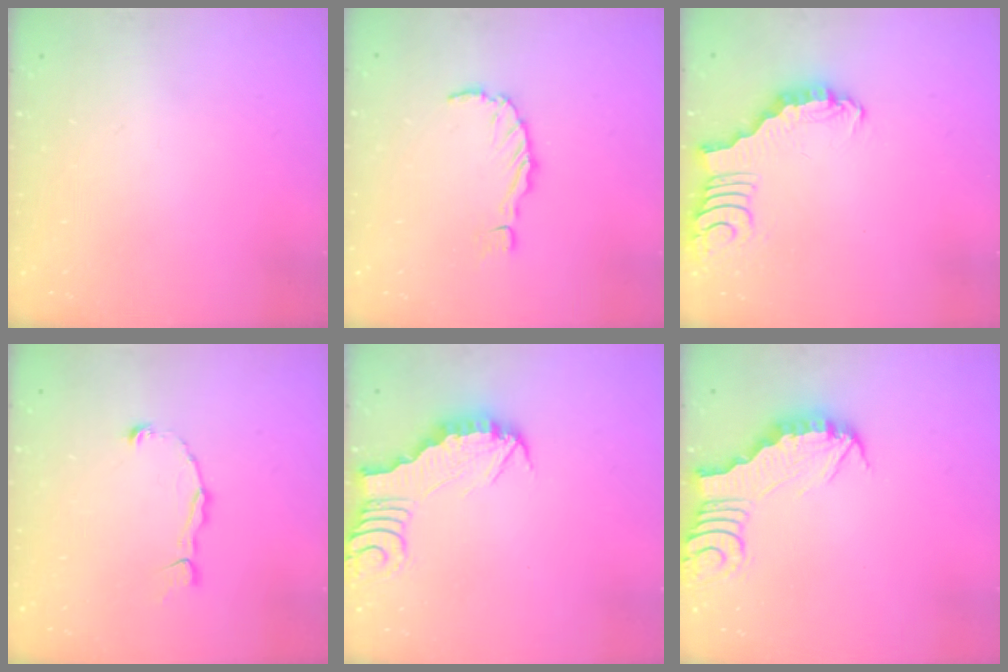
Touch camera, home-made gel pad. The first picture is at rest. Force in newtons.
{"total": 1.2, "press": 1.2, "slide": 0.2}
{"total": 2.2, "press": 2.2, "slide": 0.0}
{"total": 2.5, "press": 2.5, "slide": 0.2}
{"total": 2.9, "press": 2.9, "slide": 0.3}
{"total": 3.0, "press": 2.9, "slide": 0.3}